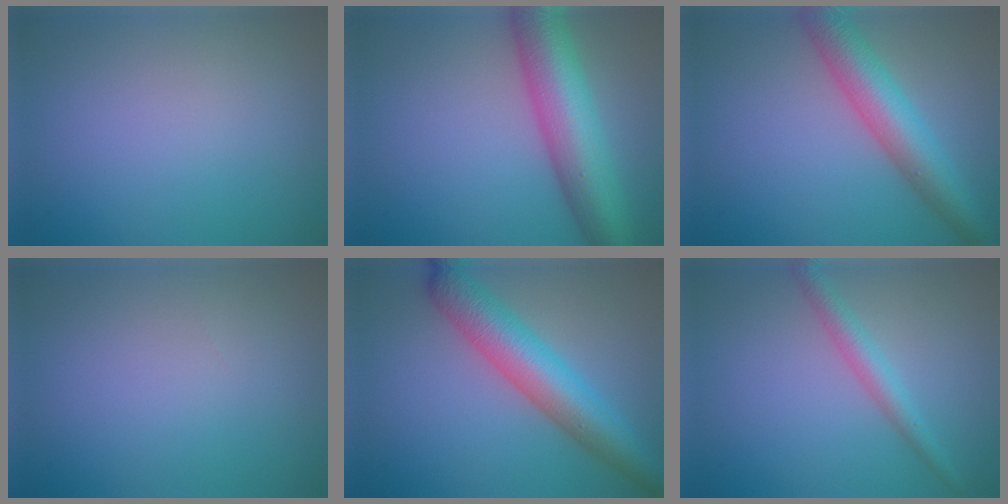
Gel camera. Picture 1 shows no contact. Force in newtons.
{"total": 9.2, "press": 9.2, "slide": 0.2}
{"total": 6.2, "press": 6.2, "slide": 0.1}
{"total": 0.0}
{"total": 7.0, "press": 7.0, "slide": 0.1}
{"total": 2.6, "press": 2.5, "slide": 0.1}